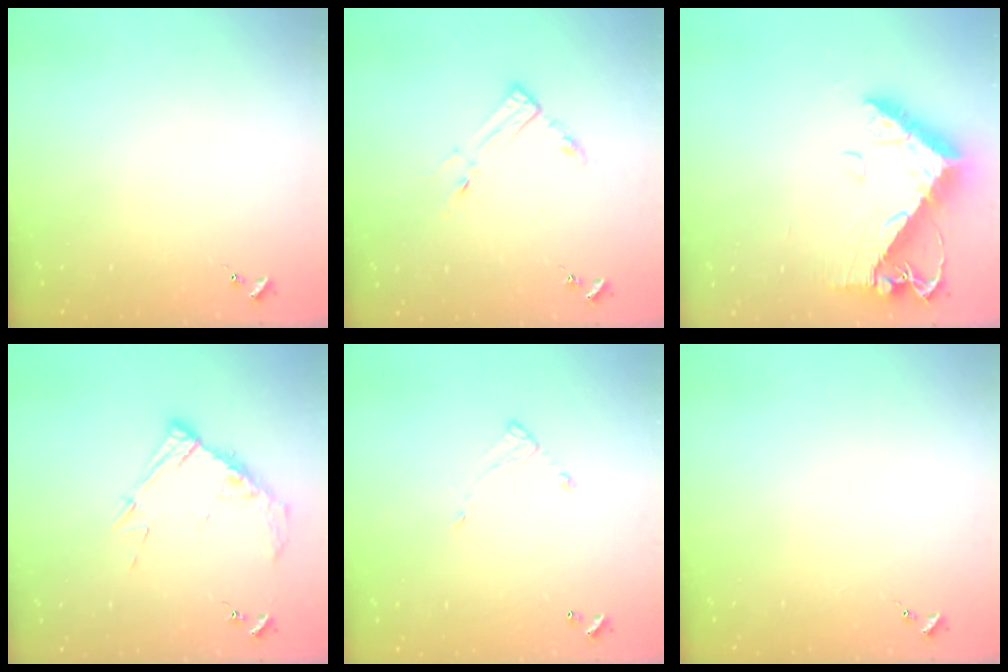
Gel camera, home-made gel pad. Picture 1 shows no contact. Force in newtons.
{"total": 7.4, "press": 7.4, "slide": 0.6}
{"total": 12.7, "press": 12.7, "slide": 1.3}
{"total": 11.1, "press": 11.0, "slide": 1.1}
{"total": 4.3, "press": 4.3, "slide": 0.2}
{"total": 0.0}